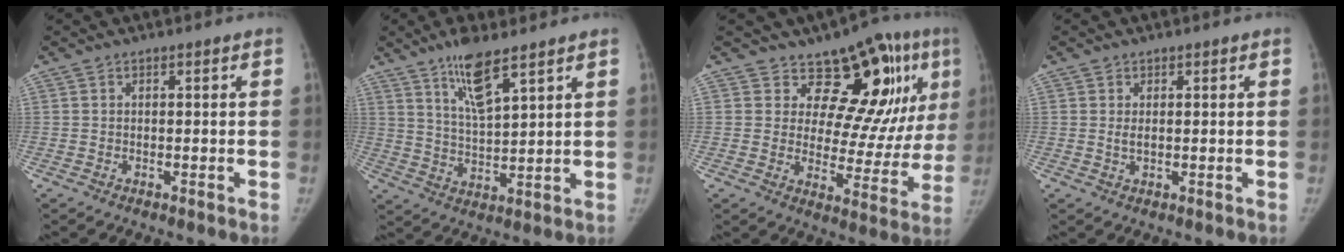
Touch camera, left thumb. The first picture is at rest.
{"total": 8.9, "force": [5.9, 1.9, 6.4], "torque": [-0.115, -0.037, 0.115]}
{"total": 16.8, "force": [9.1, 8.7, 11.1], "torque": [-0.074, -0.051, 0.121]}
{"total": 1.3, "force": [0.3, 0.8, 0.9], "torque": [-0.013, -0.004, 0.008]}